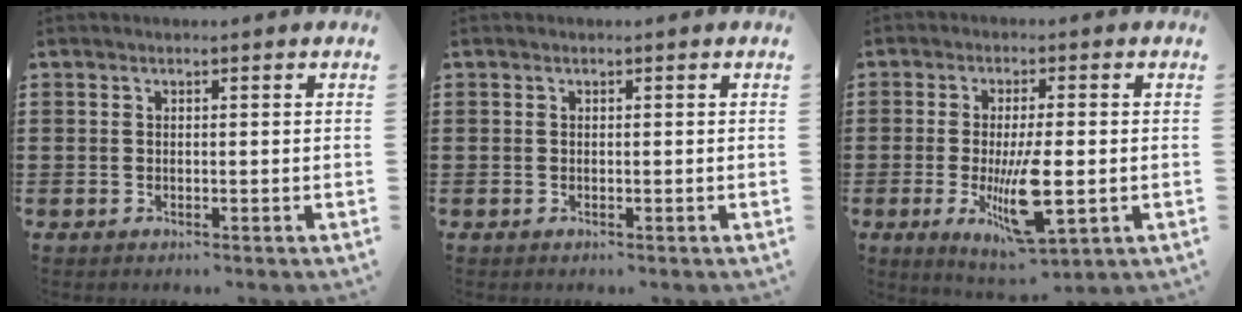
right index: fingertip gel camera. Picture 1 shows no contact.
{"total": 0.0}
{"total": 9.8, "force": [-2.0, 2.6, 9.2], "torque": [-0.183, -0.017, -0.033]}